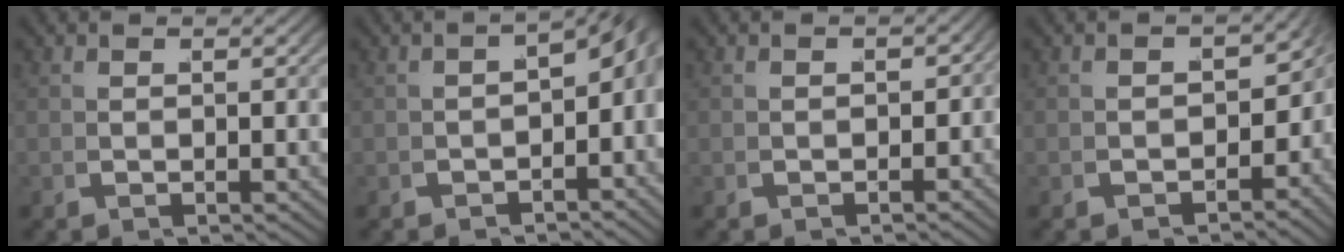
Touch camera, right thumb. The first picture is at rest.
{"total": 5.4, "force": [-1.5, 3.1, 4.2], "torque": [-0.040, -0.009, -0.020]}
{"total": 1.3, "force": [-1.1, 0.7, 0.3], "torque": [0.009, -0.006, -0.018]}
{"total": 4.3, "force": [-1.3, 3.2, 2.7], "torque": [-0.018, -0.020, -0.016]}